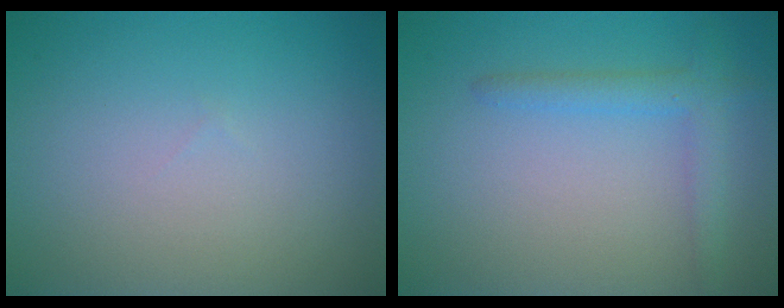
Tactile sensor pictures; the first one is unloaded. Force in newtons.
{"total": 2.3, "press": 2.3, "slide": 0.1}